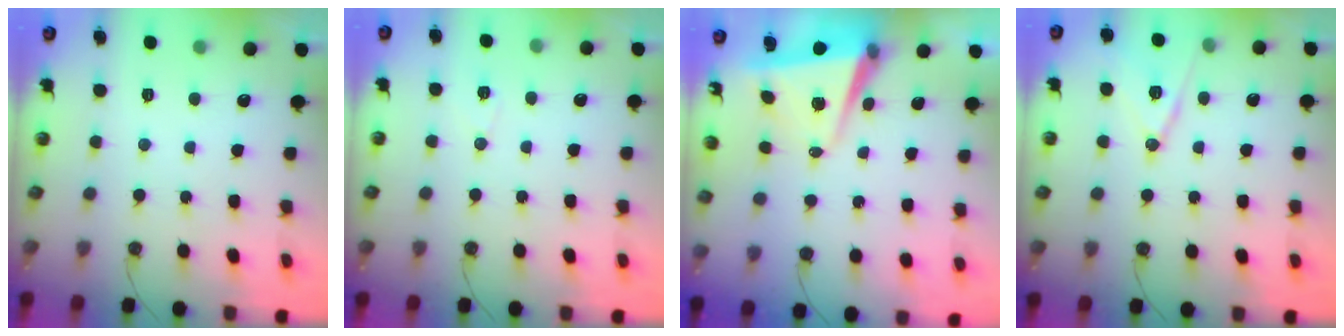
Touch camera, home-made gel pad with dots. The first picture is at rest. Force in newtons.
{"total": 6.0, "press": 5.9, "slide": 0.7}
{"total": 5.8, "press": 5.7, "slide": 1.0}
{"total": 12.5, "press": 12.0, "slide": 3.4}